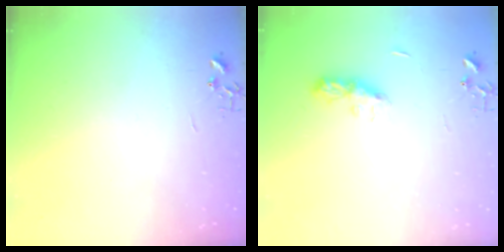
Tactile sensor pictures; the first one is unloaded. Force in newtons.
{"total": 7.8, "press": 7.8, "slide": 0.4}